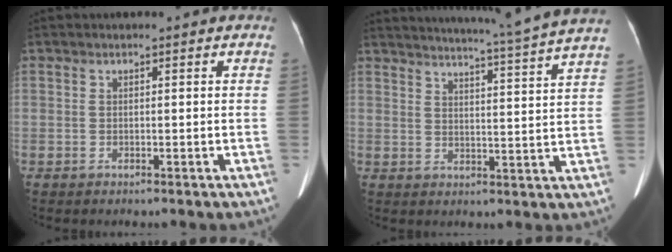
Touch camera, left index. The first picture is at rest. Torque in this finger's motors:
{"motor_torque": [0.68, -1.46, -0.07, 0.09]}